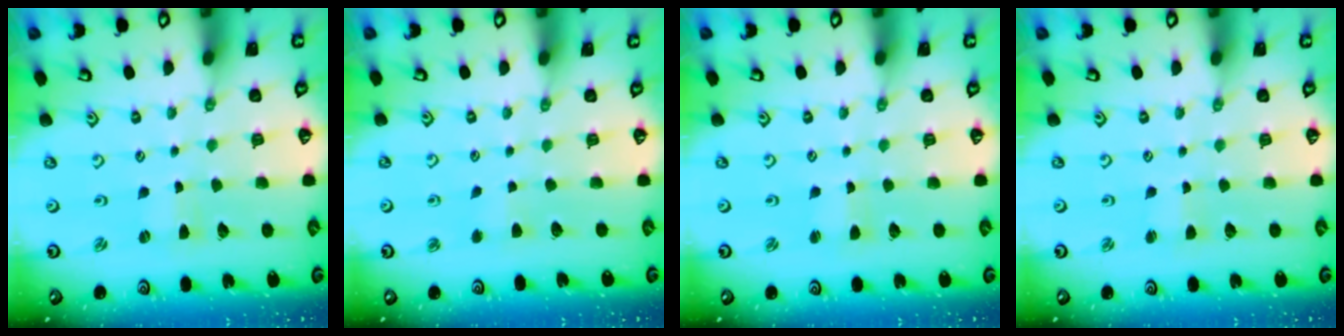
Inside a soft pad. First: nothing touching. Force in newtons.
{"total": 2.6, "press": 2.5, "slide": 0.5}
{"total": 1.0, "press": 1.0, "slide": 0.1}
{"total": 1.7, "press": 1.7, "slide": 0.2}